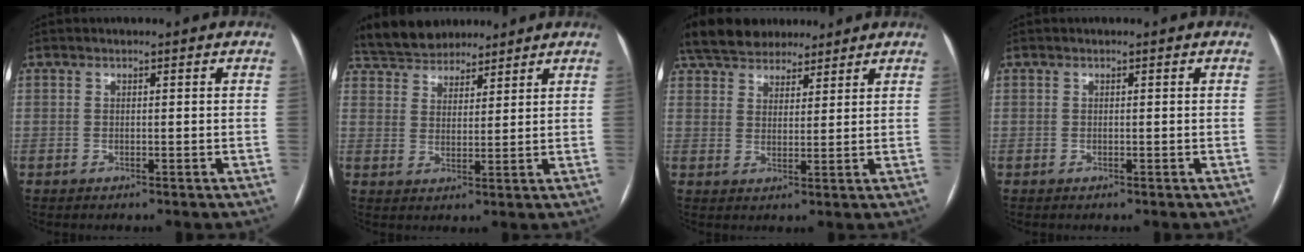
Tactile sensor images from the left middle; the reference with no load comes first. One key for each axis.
{"total": 9.3, "fx": 8.4, "fy": 3.4, "fz": 2.2, "tx": -0.039, "ty": 0.028, "tz": 0.146}
{"total": 14.5, "fx": 12.0, "fy": 6.1, "fz": 5.2, "tx": -0.107, "ty": 0.043, "tz": 0.195}
{"total": 0.0}